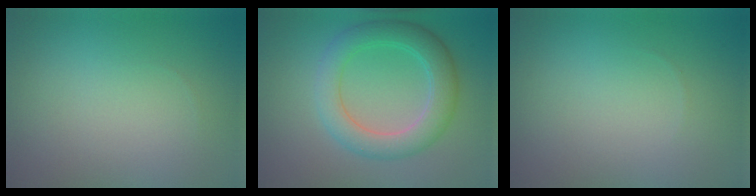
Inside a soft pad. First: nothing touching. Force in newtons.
{"total": 5.0, "press": 5.0, "slide": 0.2}
{"total": 0.0}